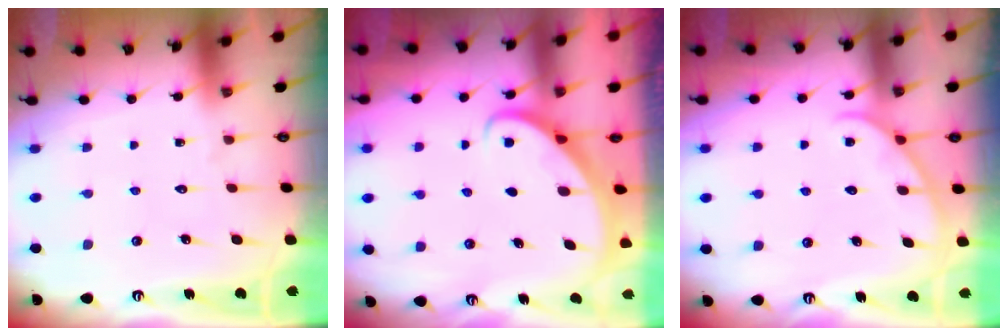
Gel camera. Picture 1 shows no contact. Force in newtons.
{"total": 2.7, "press": 2.7, "slide": 0.1}
{"total": 4.7, "press": 4.7, "slide": 0.4}